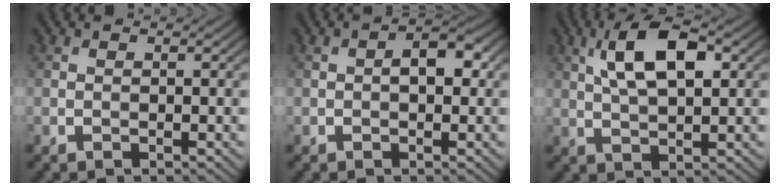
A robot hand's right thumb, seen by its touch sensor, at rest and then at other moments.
{"total": 3.2, "force": [0.1, 1.7, 2.7], "torque": [-0.038, 0.005, -0.004]}
{"total": 8.2, "force": [2.7, 3.2, 7.1], "torque": [-0.141, 0.015, 0.044]}